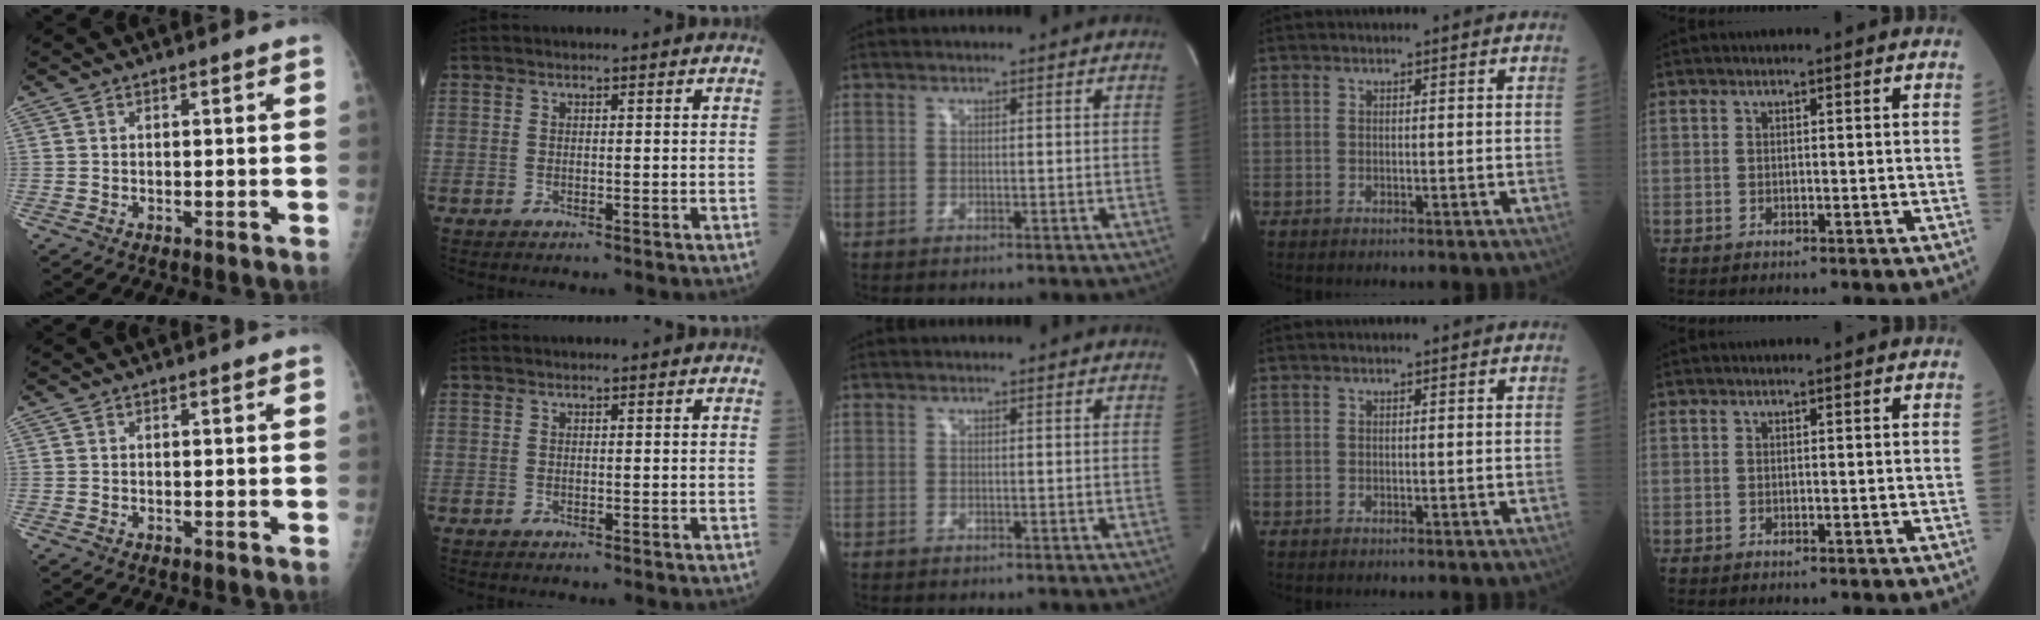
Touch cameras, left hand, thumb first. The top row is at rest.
{}